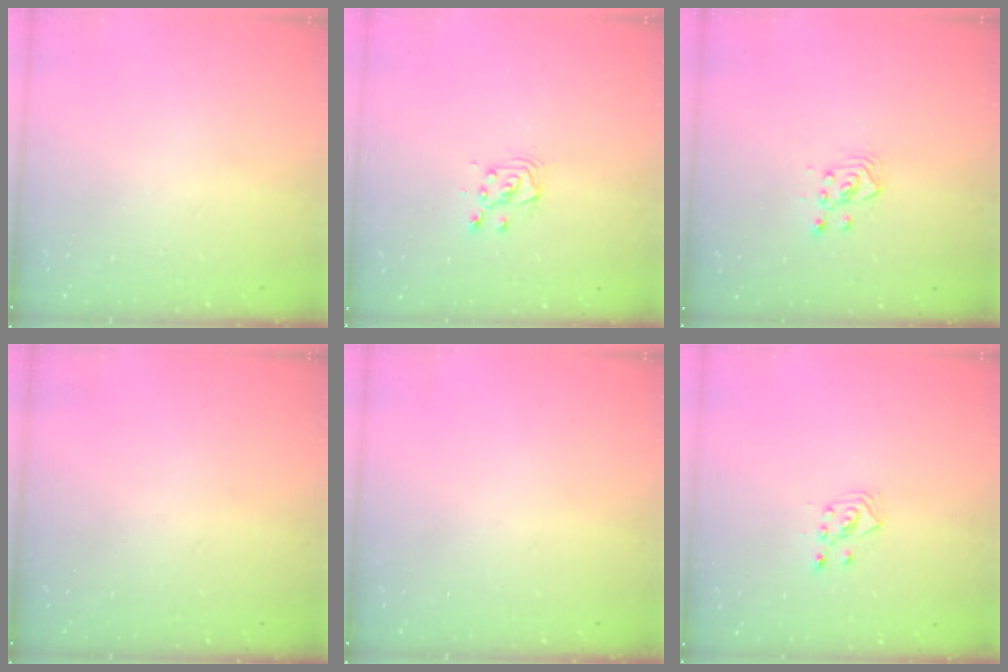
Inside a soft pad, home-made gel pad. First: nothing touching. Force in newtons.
{"total": 4.6, "press": 4.6, "slide": 0.5}
{"total": 2.9, "press": 2.9, "slide": 0.6}
{"total": 0.0}
{"total": 0.0}
{"total": 3.4, "press": 3.3, "slide": 0.9}